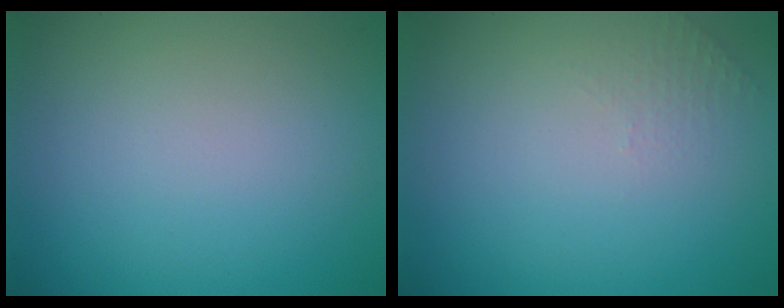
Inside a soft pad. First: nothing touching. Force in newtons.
{"total": 0.5, "press": 0.4, "slide": 0.4}